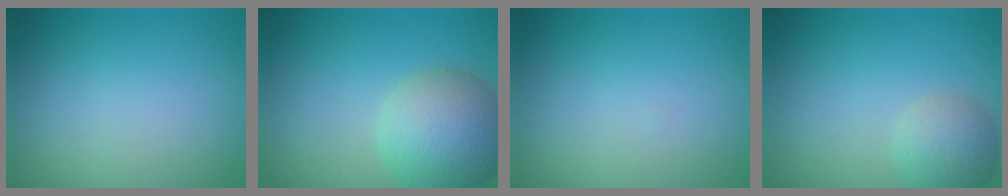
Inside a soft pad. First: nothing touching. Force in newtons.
{"total": 7.0, "press": 7.0, "slide": 0.2}
{"total": 0.0}
{"total": 3.2, "press": 3.2, "slide": 0.1}